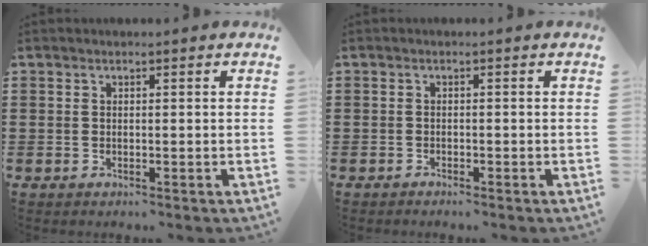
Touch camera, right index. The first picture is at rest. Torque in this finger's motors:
{"motor_torque": [0.45, -0.38, -0.03, -0.01]}